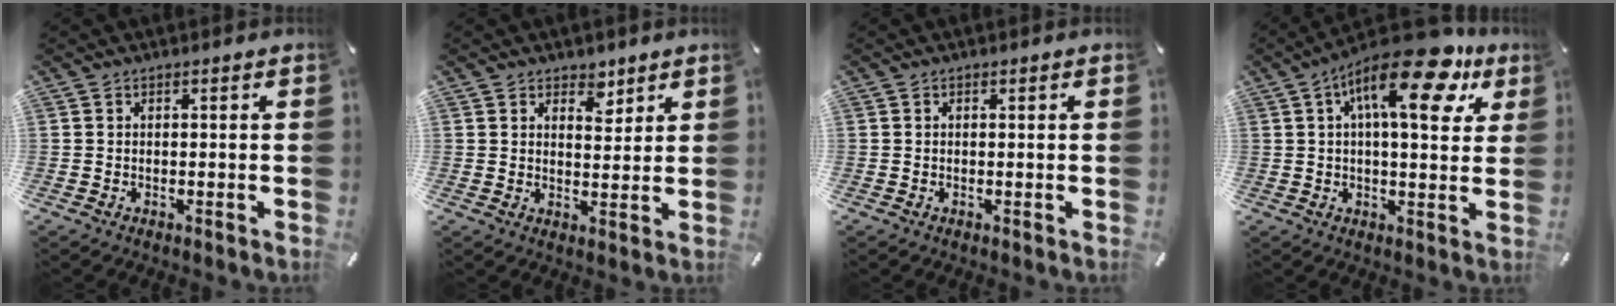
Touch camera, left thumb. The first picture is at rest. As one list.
[{"total": 4.3, "force": [3.3, 2.7, 0.9], "torque": [0.004, -0.020, 0.055]}, {"total": 0.0}, {"total": 18.3, "force": [8.7, 6.8, 14.6], "torque": [-0.225, -0.041, 0.132]}]